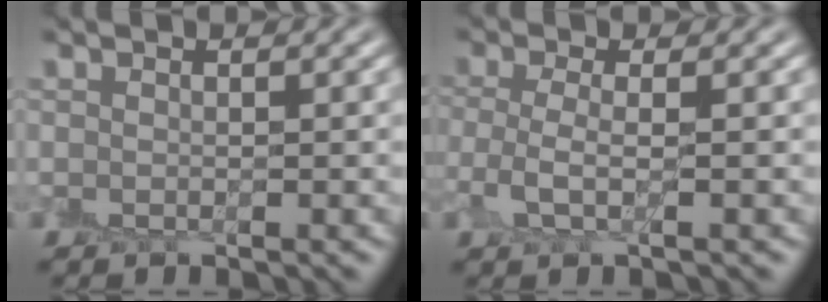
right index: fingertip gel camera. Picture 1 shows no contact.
{"total": 2.1, "force": [-0.4, 0.8, 1.9], "torque": [-0.053, -0.002, -0.011]}